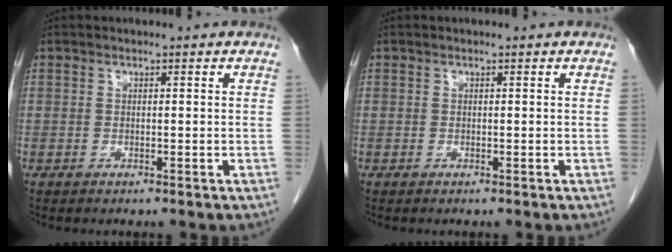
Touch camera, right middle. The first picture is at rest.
{"total": 0.0}